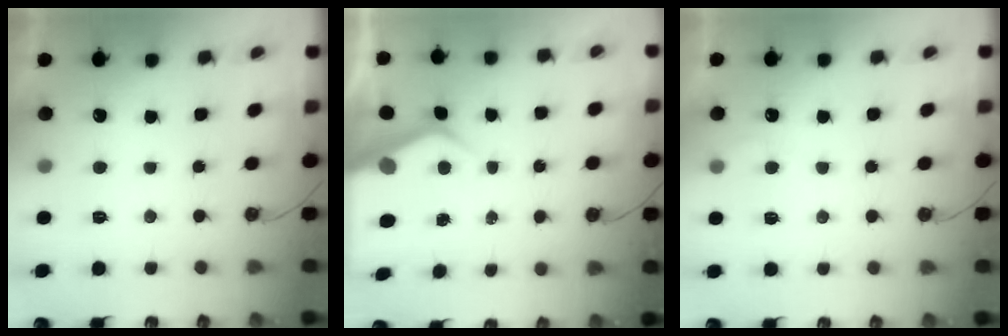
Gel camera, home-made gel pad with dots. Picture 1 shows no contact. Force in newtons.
{"total": 5.8, "press": 5.7, "slide": 0.8}
{"total": 4.0, "press": 4.0, "slide": 0.5}